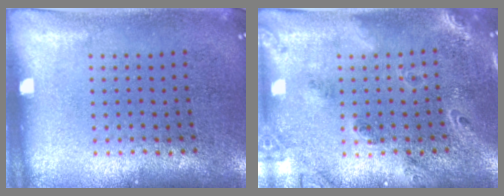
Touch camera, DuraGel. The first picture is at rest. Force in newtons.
{"total": 1.8, "press": 1.5, "slide": 1.0}